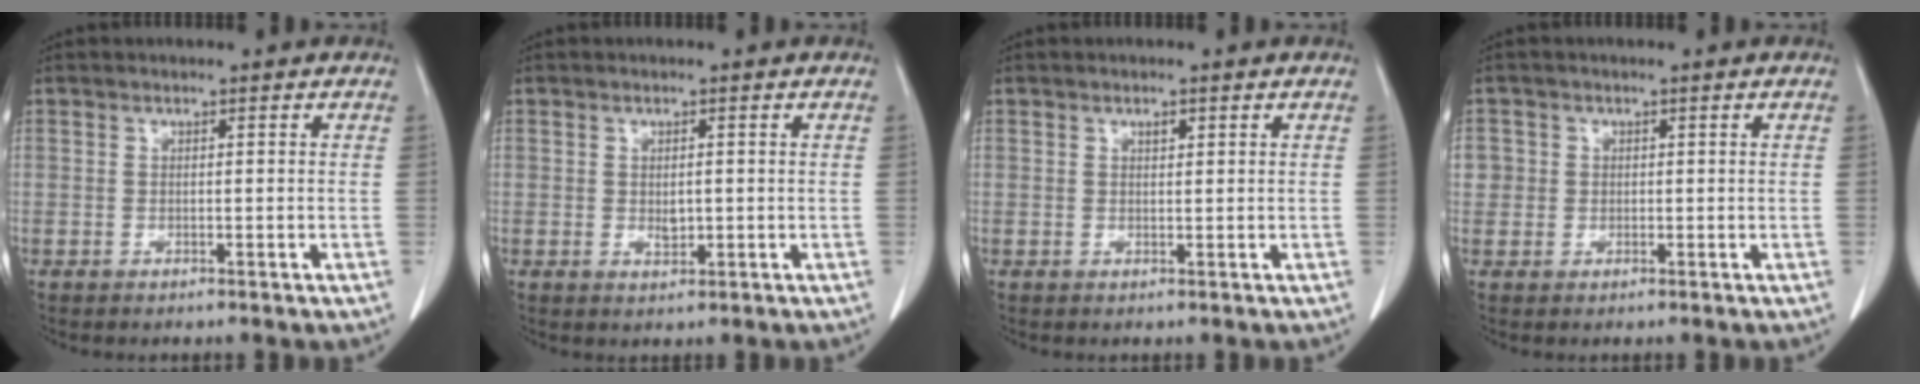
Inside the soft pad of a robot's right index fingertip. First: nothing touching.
{"total": 1.8, "force": [0.0, 0.9, 1.5], "torque": [-0.026, -0.004, 0.004]}
{"total": 0.9, "force": [0.5, 0.4, 0.6], "torque": [-0.010, -0.002, 0.008]}
{"total": 2.7, "force": [0.4, 2.6, 0.3], "torque": [0.007, 0.005, 0.007]}